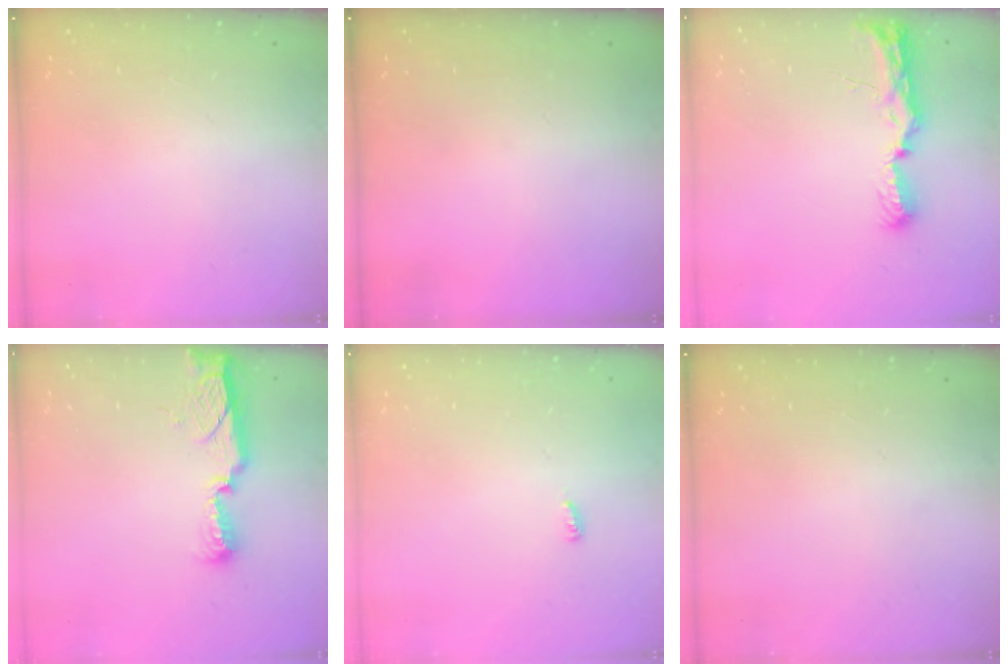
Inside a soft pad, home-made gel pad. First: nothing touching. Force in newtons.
{"total": 0.0}
{"total": 8.3, "press": 8.2, "slide": 0.8}
{"total": 11.7, "press": 10.4, "slide": 5.3}
{"total": 3.9, "press": 3.9, "slide": 0.3}
{"total": 0.0}